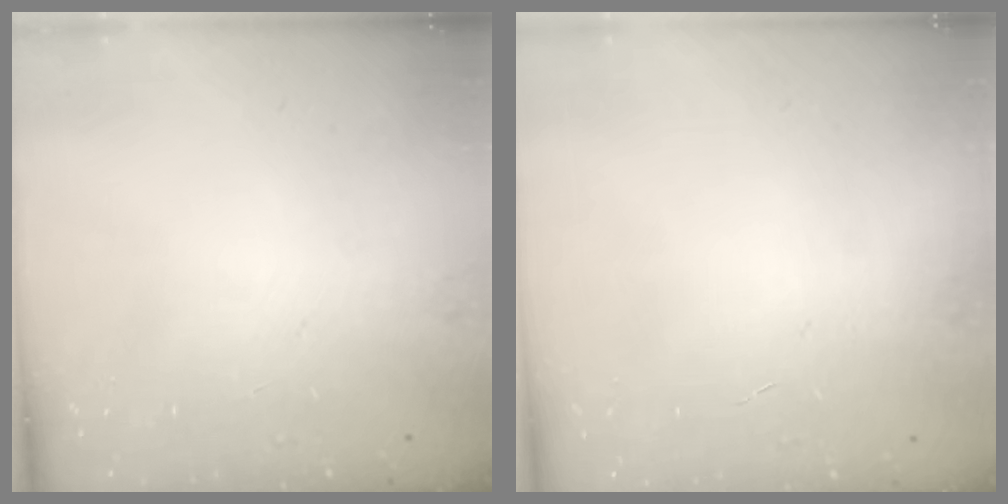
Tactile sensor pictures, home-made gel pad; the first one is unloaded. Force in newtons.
{"total": 0.5, "press": 0.5, "slide": 0.1}